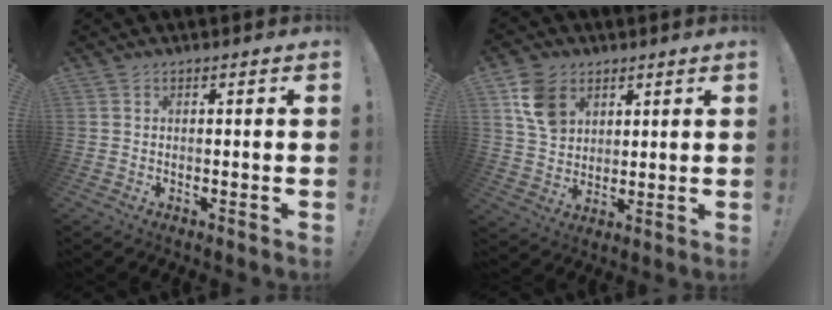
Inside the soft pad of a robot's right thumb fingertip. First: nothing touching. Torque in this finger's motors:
{"motor_torque": [0.01, 0.10, 0.38, 0.26, 0.10]}